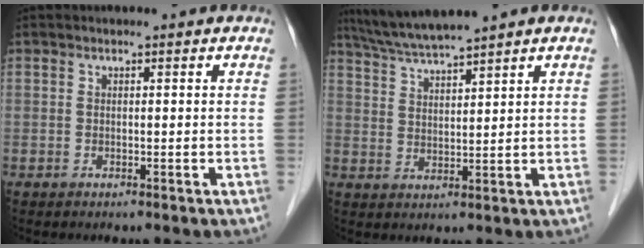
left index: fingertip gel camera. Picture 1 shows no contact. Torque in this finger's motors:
{"motor_torque": [-0.32, -0.58, 0.19, 0.07]}